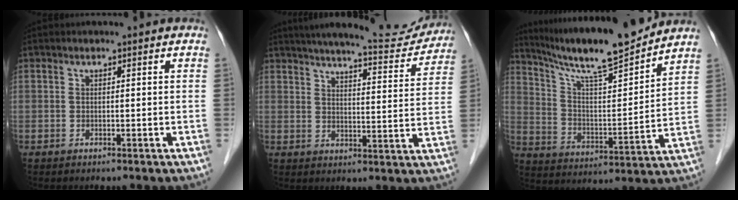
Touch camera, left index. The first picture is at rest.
{"total": 17.0, "force": [15.8, 2.1, 5.9], "torque": [-0.081, -0.016, 0.201]}
{"total": 16.7, "force": [15.0, 0.0, 7.4], "torque": [-0.132, -0.006, 0.250]}